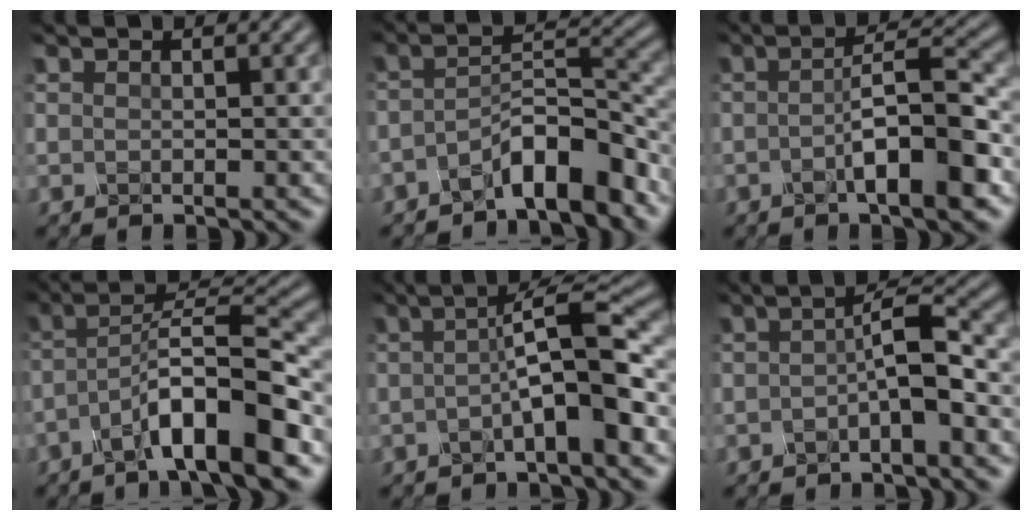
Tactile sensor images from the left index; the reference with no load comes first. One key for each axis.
{"total": 5.6, "fx": -3.9, "fy": 1.2, "fz": 3.8, "tx": -0.062, "ty": 0.015, "tz": -0.072}
{"total": 6.3, "fx": -1.8, "fy": 1.2, "fz": 5.9, "tx": -0.089, "ty": 0.009, "tz": -0.033}
{"total": 8.5, "fx": -4.5, "fy": 1.5, "fz": 7.1, "tx": -0.109, "ty": 0.021, "tz": -0.080}
{"total": 5.9, "fx": -0.9, "fy": 0.9, "fz": 5.7, "tx": -0.089, "ty": 0.019, "tz": -0.024}
{"total": 3.4, "fx": -0.8, "fy": 0.5, "fz": 3.2, "tx": -0.058, "ty": 0.013, "tz": -0.019}